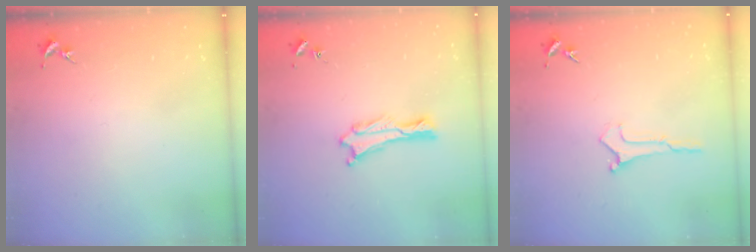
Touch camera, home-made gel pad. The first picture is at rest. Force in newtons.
{"total": 0.6, "press": 0.6, "slide": 0.2}
{"total": 0.0}